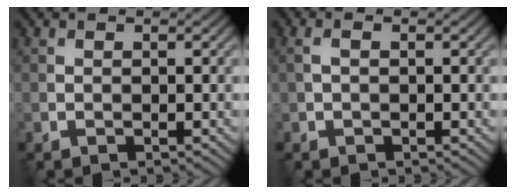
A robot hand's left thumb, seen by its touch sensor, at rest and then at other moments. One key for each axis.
{"total": 1.3, "fx": 0.2, "fy": 0.5, "fz": 1.2, "tx": -0.031, "ty": 0.006, "tz": 0.001}